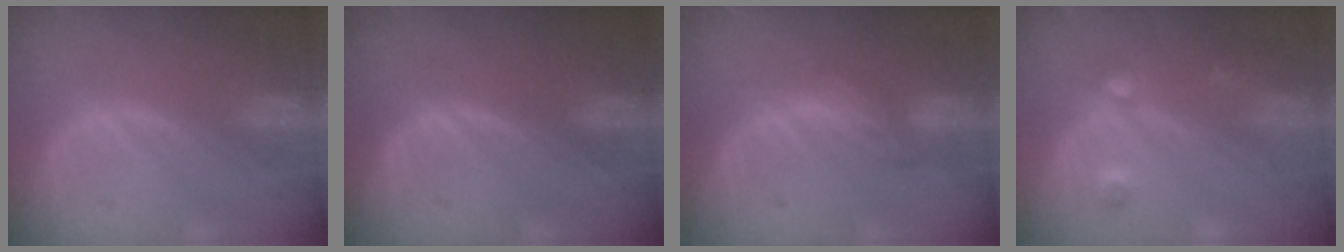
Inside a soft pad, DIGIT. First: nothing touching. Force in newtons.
{"total": 0.0}
{"total": 4.4, "press": 4.3, "slide": 1.1}
{"total": 3.6, "press": 3.4, "slide": 1.3}